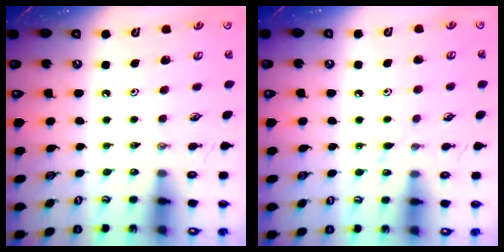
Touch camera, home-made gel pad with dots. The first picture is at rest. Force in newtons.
{"total": 4.0, "press": 4.0, "slide": 0.6}